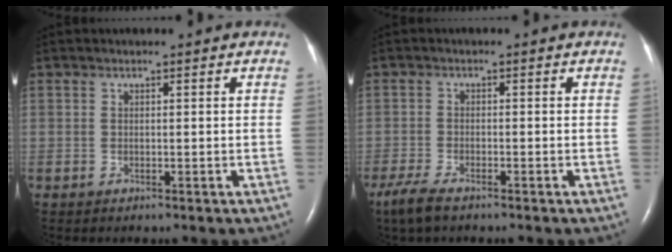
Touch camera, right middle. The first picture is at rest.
{"total": 4.6, "force": [-3.4, 1.0, 2.8], "torque": [-0.067, -0.013, -0.060]}